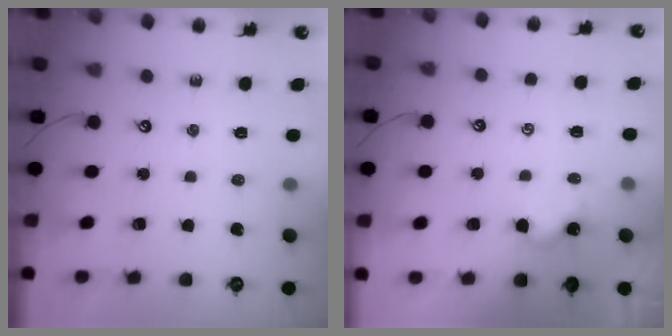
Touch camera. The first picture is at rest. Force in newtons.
{"total": 1.2, "press": 1.1, "slide": 0.2}